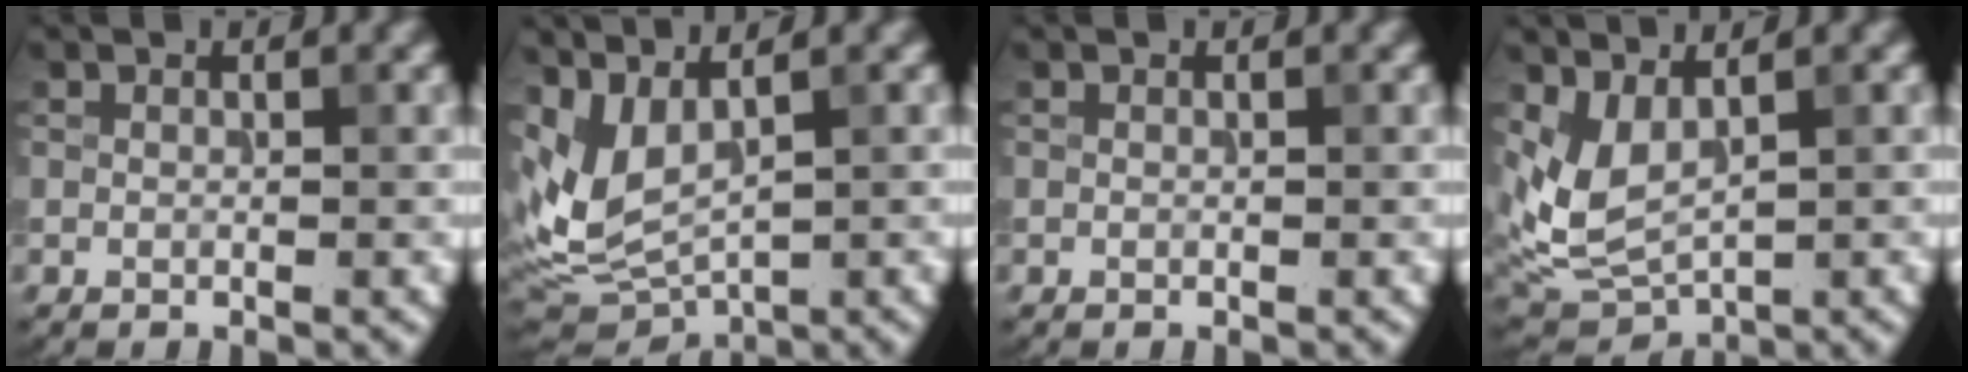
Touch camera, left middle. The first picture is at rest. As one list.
[{"total": 5.7, "force": [2.0, 2.7, 4.7], "torque": [-0.113, -0.006, 0.048]}, {"total": 0.0}, {"total": 4.0, "force": [1.5, 2.1, 3.0], "torque": [-0.073, -0.011, 0.038]}]